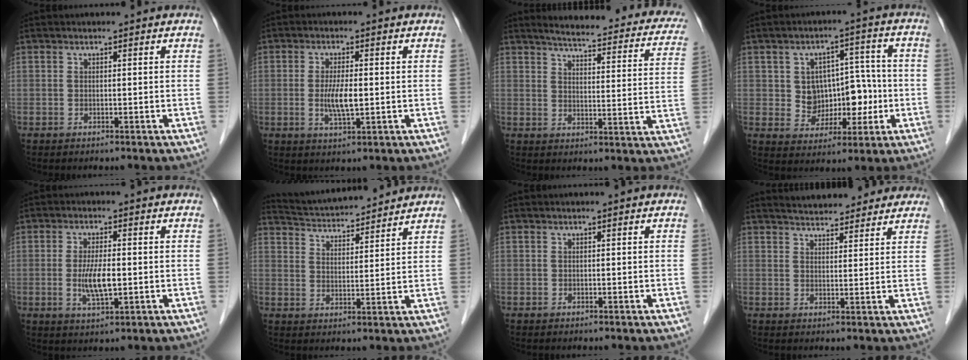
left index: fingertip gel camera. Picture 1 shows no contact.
{"total": 4.6, "force": [-0.5, 0.9, 4.5], "torque": [-0.095, -0.007, -0.007]}
{"total": 22.6, "force": [19.6, 4.6, 10.3], "torque": [-0.118, -0.025, 0.216]}
{"total": 8.1, "force": [-0.7, 6.3, 5.2], "torque": [-0.070, 0.032, 0.003]}
{"total": 5.4, "force": [-0.7, 1.3, 5.2], "torque": [-0.106, -0.009, -0.010]}
{"total": 11.9, "force": [11.4, 1.2, 3.3], "torque": [-0.065, 0.020, 0.180]}
{"total": 0.0}
{"total": 9.9, "force": [9.0, 2.9, 2.9], "torque": [-0.029, 0.020, 0.113]}